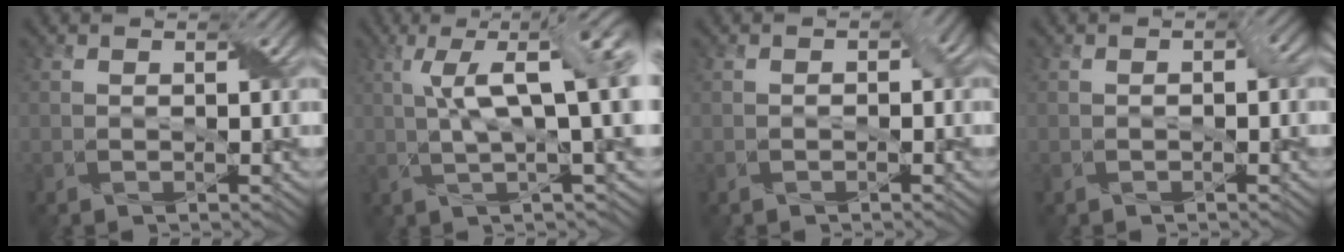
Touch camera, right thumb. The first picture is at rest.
{"total": 11.3, "force": [2.3, 3.0, 10.7], "torque": [-0.178, 0.021, 0.039]}
{"total": 1.8, "force": [-0.4, 1.3, 1.1], "torque": [-0.015, -0.004, -0.005]}
{"total": 1.1, "force": [-0.3, 0.7, 0.9], "torque": [-0.011, 0.002, -0.004]}